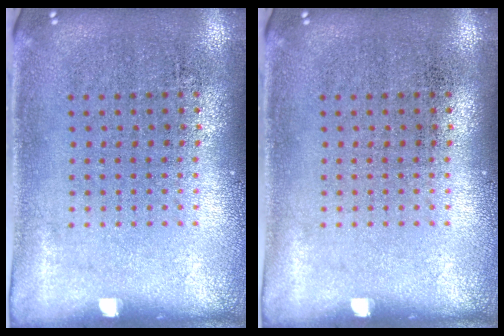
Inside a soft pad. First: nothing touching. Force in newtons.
{"total": 0.0}